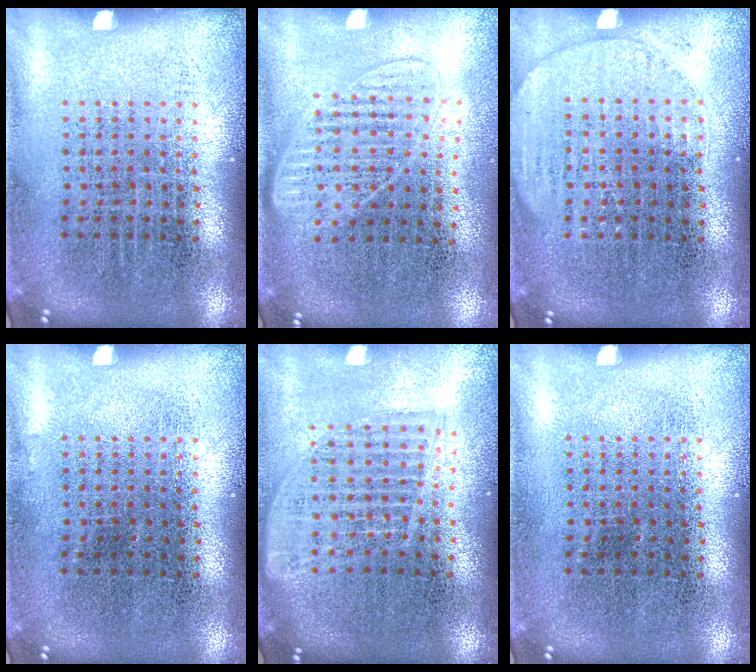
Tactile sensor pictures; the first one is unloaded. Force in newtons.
{"total": 1.3, "press": 1.2, "slide": 0.6}
{"total": 1.6, "press": 1.6, "slide": 0.0}
{"total": 0.0}
{"total": 1.6, "press": 1.5, "slide": 0.7}
{"total": 0.0}